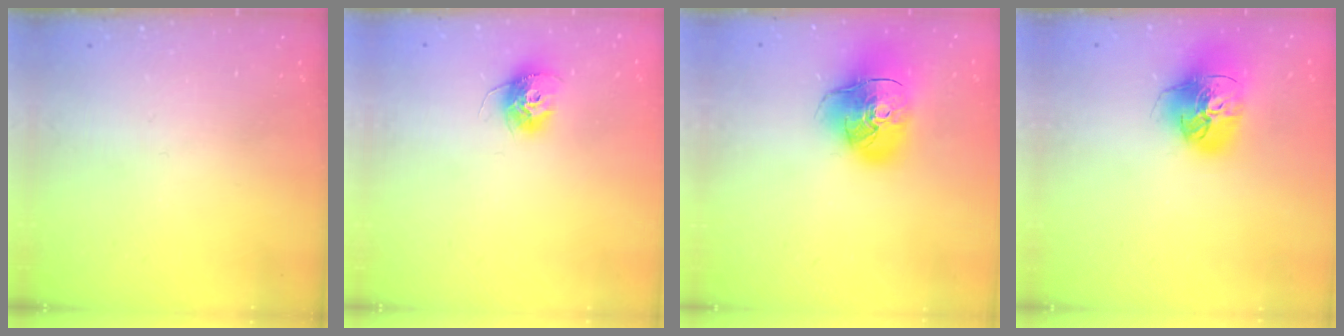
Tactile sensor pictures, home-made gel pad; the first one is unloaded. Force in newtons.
{"total": 11.0, "press": 11.0, "slide": 0.8}
{"total": 17.9, "press": 17.8, "slide": 2.3}
{"total": 18.6, "press": 18.5, "slide": 2.0}